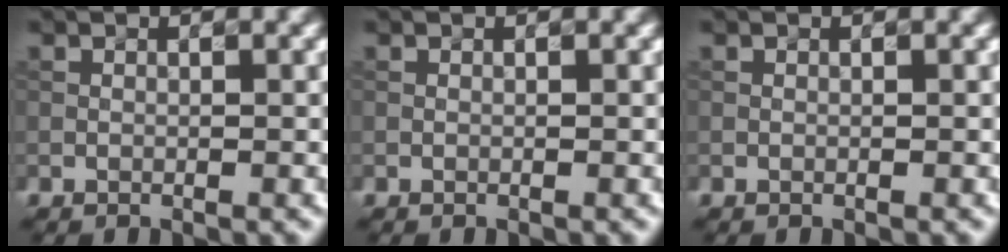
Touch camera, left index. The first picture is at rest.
{"total": 0.0}
{"total": 0.0}